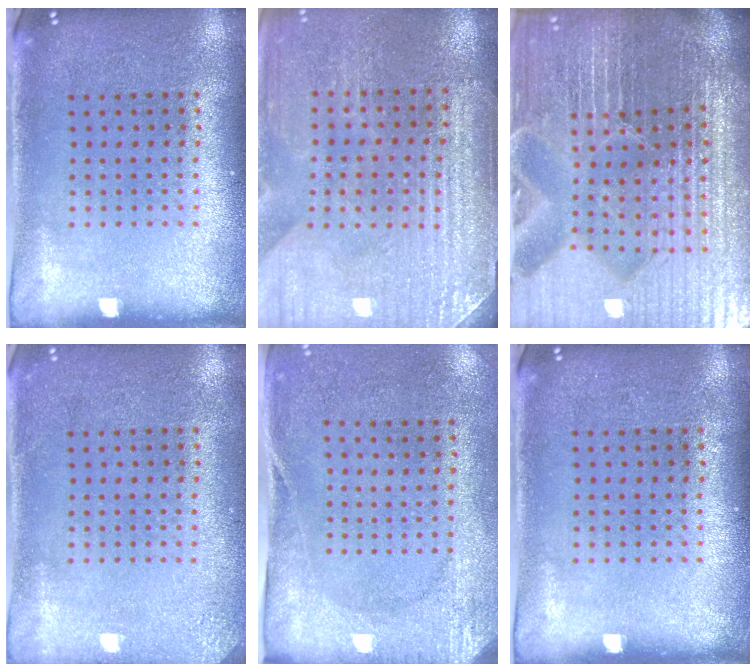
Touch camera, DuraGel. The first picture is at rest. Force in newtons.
{"total": 3.5, "press": 3.5, "slide": 0.1}
{"total": 7.2, "press": 6.3, "slide": 3.5}
{"total": 1.9, "press": 1.9, "slide": 0.2}
{"total": 2.7, "press": 2.1, "slide": 1.7}
{"total": 0.0}